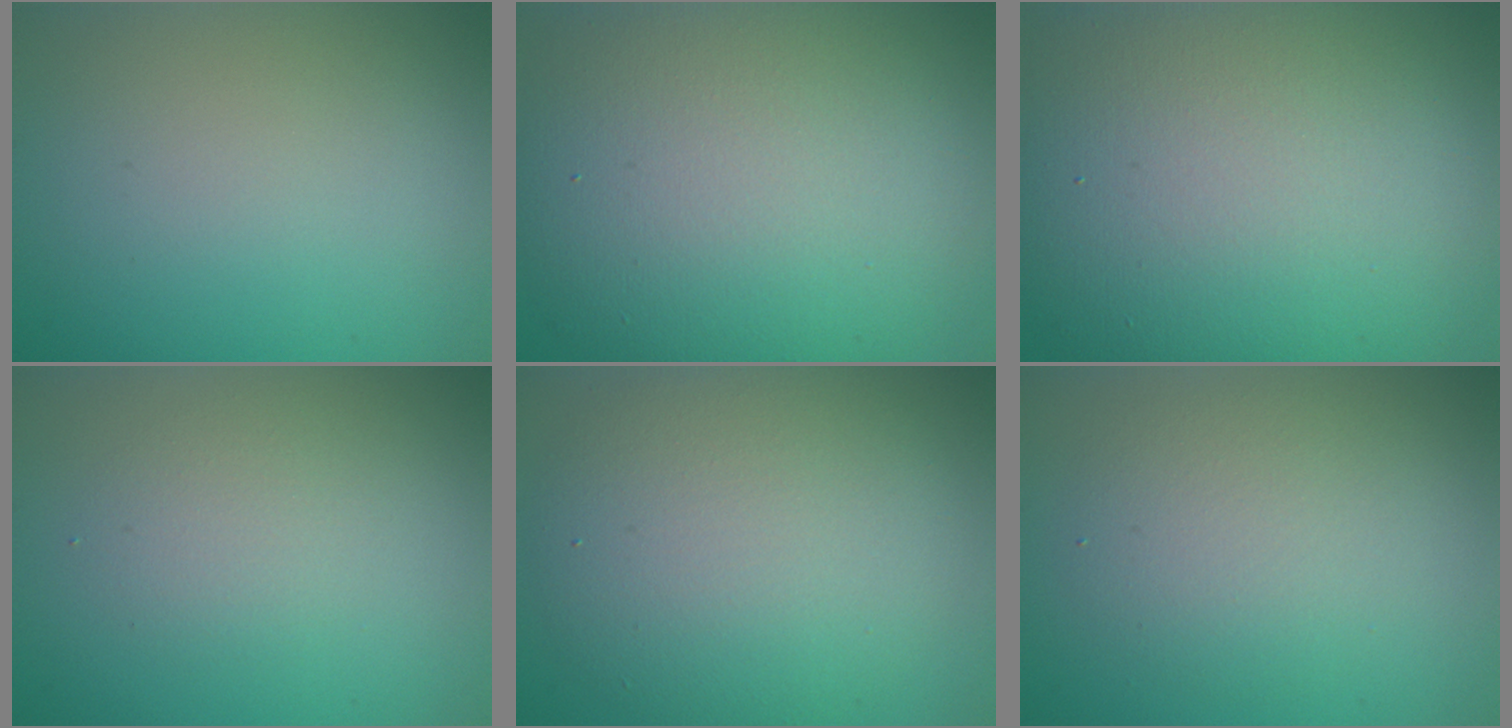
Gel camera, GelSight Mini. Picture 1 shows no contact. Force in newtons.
{"total": 13.1, "press": 13.1, "slide": 0.4}
{"total": 15.5, "press": 15.5, "slide": 1.2}
{"total": 1.9, "press": 1.9, "slide": 0.1}
{"total": 7.1, "press": 7.1, "slide": 0.6}
{"total": 3.4, "press": 3.3, "slide": 0.3}